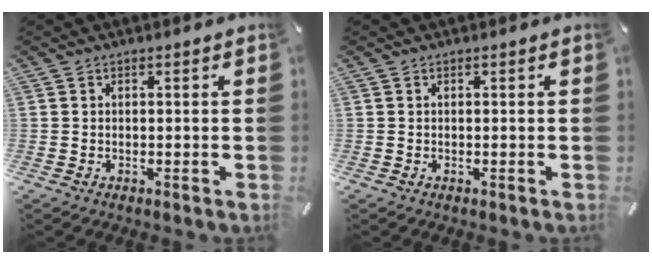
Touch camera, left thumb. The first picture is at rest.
{"total": 0.0}